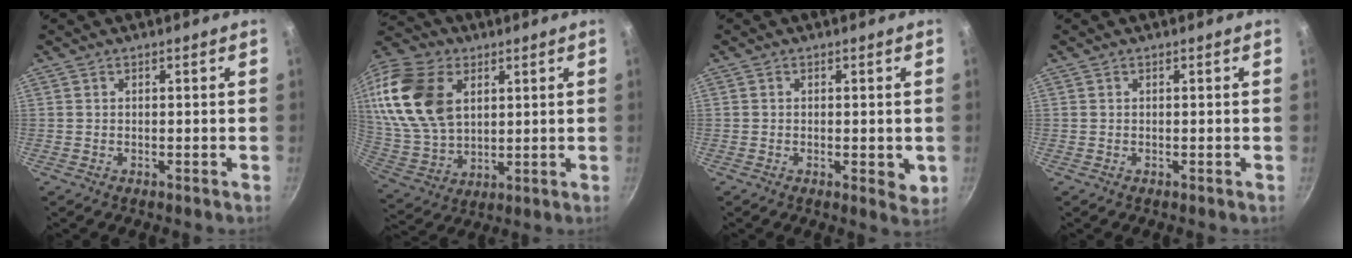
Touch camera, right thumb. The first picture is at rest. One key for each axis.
{"total": 23.3, "fx": 7.5, "fy": 15.6, "fz": 15.6, "tx": -0.320, "ty": -0.006, "tz": 0.148}
{"total": 3.6, "fx": -0.6, "fy": 1.4, "fz": 3.2, "tx": -0.044, "ty": -0.012, "tz": -0.008}
{"total": 0.0}